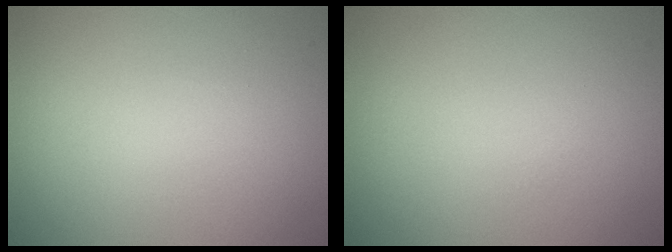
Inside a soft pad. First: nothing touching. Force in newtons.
{"total": 0.0}